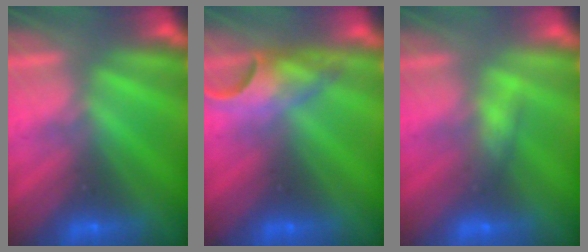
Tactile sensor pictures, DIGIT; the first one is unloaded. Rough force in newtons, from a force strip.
{"total": 4.6}
{"total": 2.7}